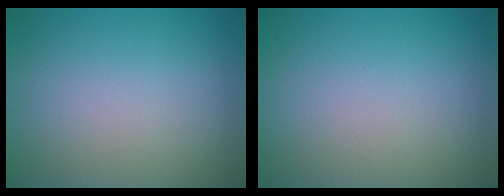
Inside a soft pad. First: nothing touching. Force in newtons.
{"total": 0.0}